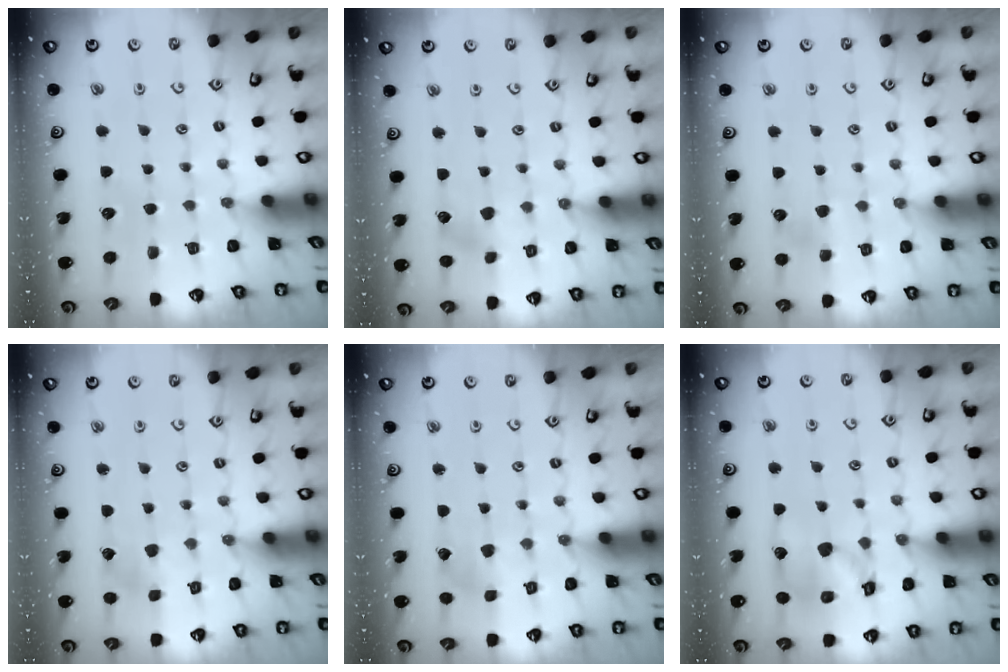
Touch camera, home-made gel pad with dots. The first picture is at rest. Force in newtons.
{"total": 3.6, "press": 3.6, "slide": 0.4}
{"total": 3.6, "press": 3.6, "slide": 0.3}
{"total": 2.2, "press": 2.2, "slide": 0.2}
{"total": 2.6, "press": 2.6, "slide": 0.3}
{"total": 13.7, "press": 13.6, "slide": 1.8}